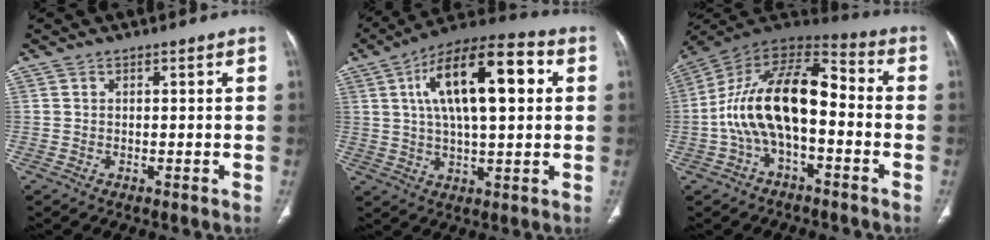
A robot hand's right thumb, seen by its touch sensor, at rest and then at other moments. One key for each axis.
{"total": 19.0, "fx": 4.8, "fy": 7.2, "fz": 16.9, "tx": -0.266, "ty": 0.014, "tz": 0.071}
{"total": 18.1, "fx": -2.7, "fy": 9.1, "fz": 15.4, "tx": -0.271, "ty": 0.058, "tz": -0.055}